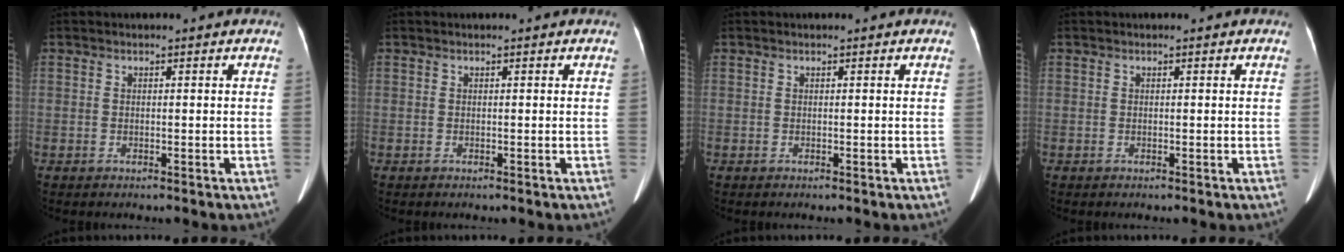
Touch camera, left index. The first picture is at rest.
{"total": 0.0}
{"total": 0.0}
{"total": 0.0}